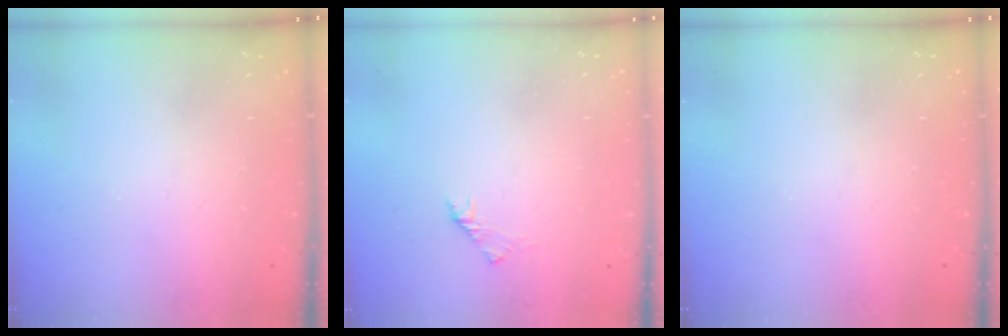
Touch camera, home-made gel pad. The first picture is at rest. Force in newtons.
{"total": 1.6, "press": 1.4, "slide": 0.6}
{"total": 0.0}